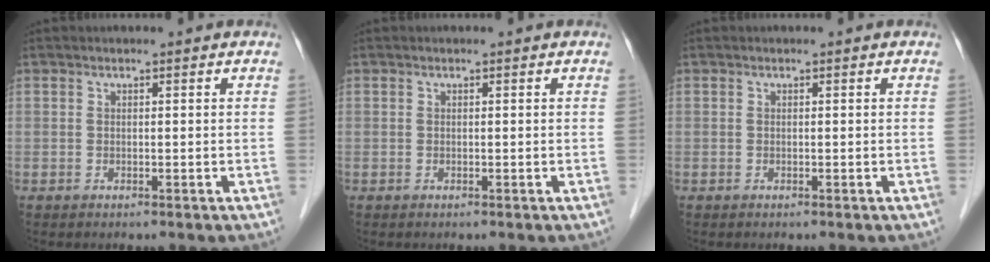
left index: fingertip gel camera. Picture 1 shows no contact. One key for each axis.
{"total": 0.0}
{"total": 0.0}